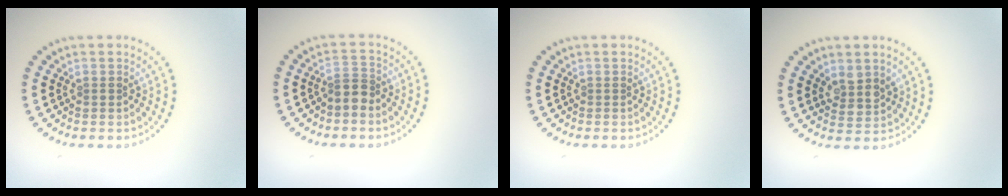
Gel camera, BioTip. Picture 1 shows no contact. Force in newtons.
{"total": 2.1, "press": 1.7, "slide": 1.3}
{"total": 0.0}
{"total": 2.3, "press": 2.1, "slide": 1.1}